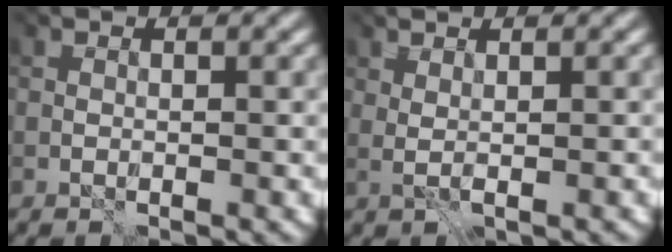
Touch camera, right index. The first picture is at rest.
{"total": 0.9, "force": [0.8, -0.4, 0.3], "torque": [-0.012, 0.000, 0.015]}